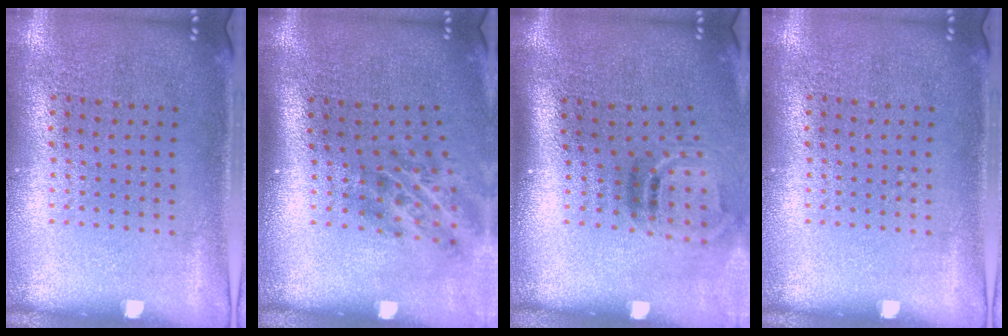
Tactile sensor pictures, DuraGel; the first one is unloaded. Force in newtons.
{"total": 2.1, "press": 1.3, "slide": 1.6}
{"total": 2.1, "press": 1.3, "slide": 1.7}
{"total": 0.0}